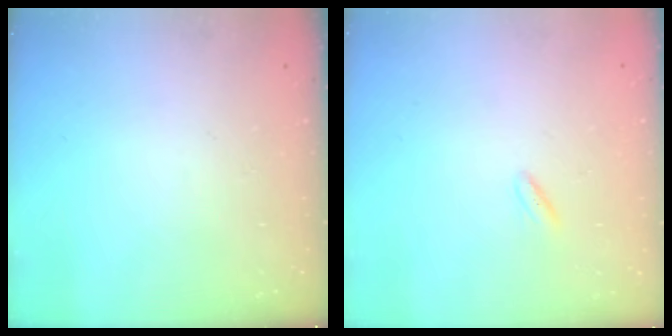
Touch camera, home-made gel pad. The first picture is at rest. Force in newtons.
{"total": 2.0, "press": 1.7, "slide": 0.9}